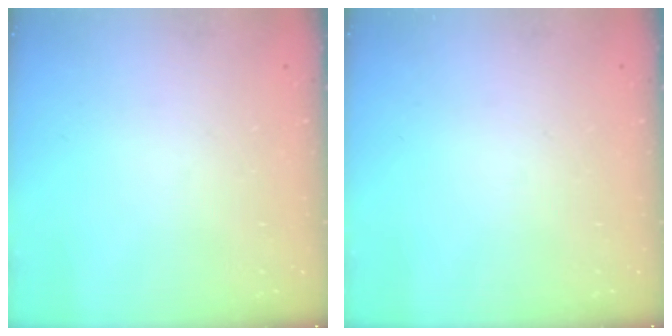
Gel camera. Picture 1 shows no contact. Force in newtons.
{"total": 0.0}